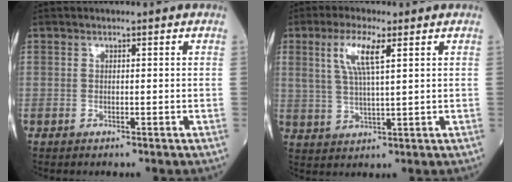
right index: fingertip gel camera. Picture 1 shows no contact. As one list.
[{"total": 6.5, "force": [2.7, 0.9, 5.9], "torque": [-0.124, 0.006, 0.055]}]